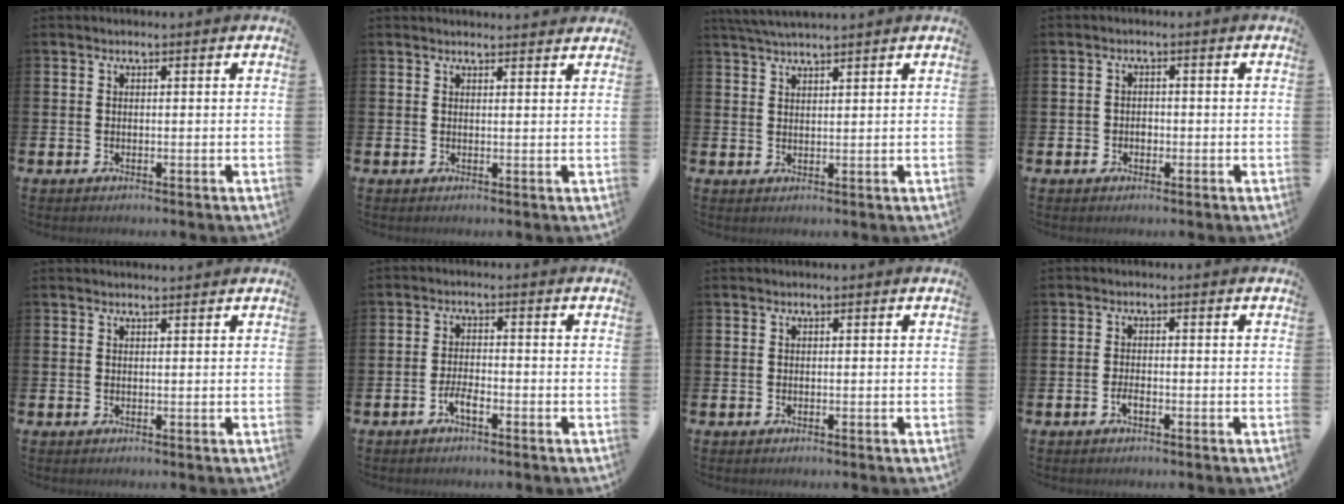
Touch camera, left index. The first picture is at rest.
{"total": 1.6, "force": [1.6, 0.1, 0.0], "torque": [0.013, -0.011, 0.026]}
{"total": 3.3, "force": [3.2, 0.0, 0.9], "torque": [-0.029, -0.006, 0.060]}
{"total": 1.4, "force": [-0.4, 1.2, 0.4], "torque": [0.002, -0.001, -0.014]}
{"total": 0.9, "force": [0.8, 0.0, 0.1], "torque": [0.011, -0.006, 0.013]}
{"total": 2.3, "force": [-1.3, 0.7, 1.8], "torque": [-0.036, 0.004, -0.023]}
{"total": 0.0}
{"total": 1.5, "force": [-0.7, 0.6, 1.1], "torque": [-0.025, 0.002, -0.013]}